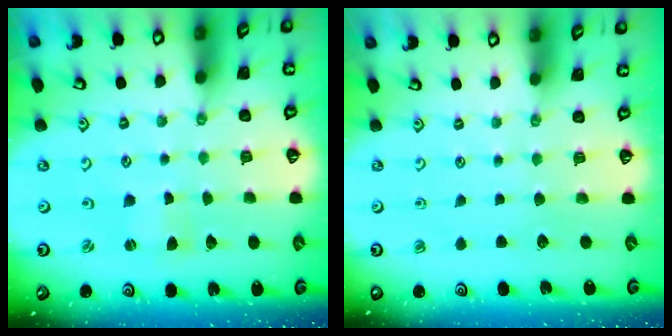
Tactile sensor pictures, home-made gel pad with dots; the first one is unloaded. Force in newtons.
{"total": 0.0}